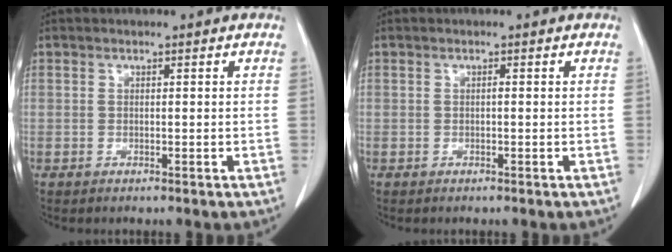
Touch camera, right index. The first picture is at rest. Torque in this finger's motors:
{"motor_torque": [0.03, 0.00, -0.02, 0.01]}